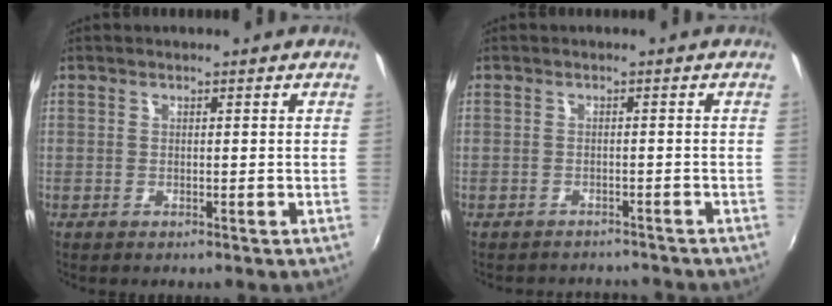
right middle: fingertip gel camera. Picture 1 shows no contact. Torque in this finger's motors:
{"motor_torque": [0.73, -1.04, -0.03, -0.01]}